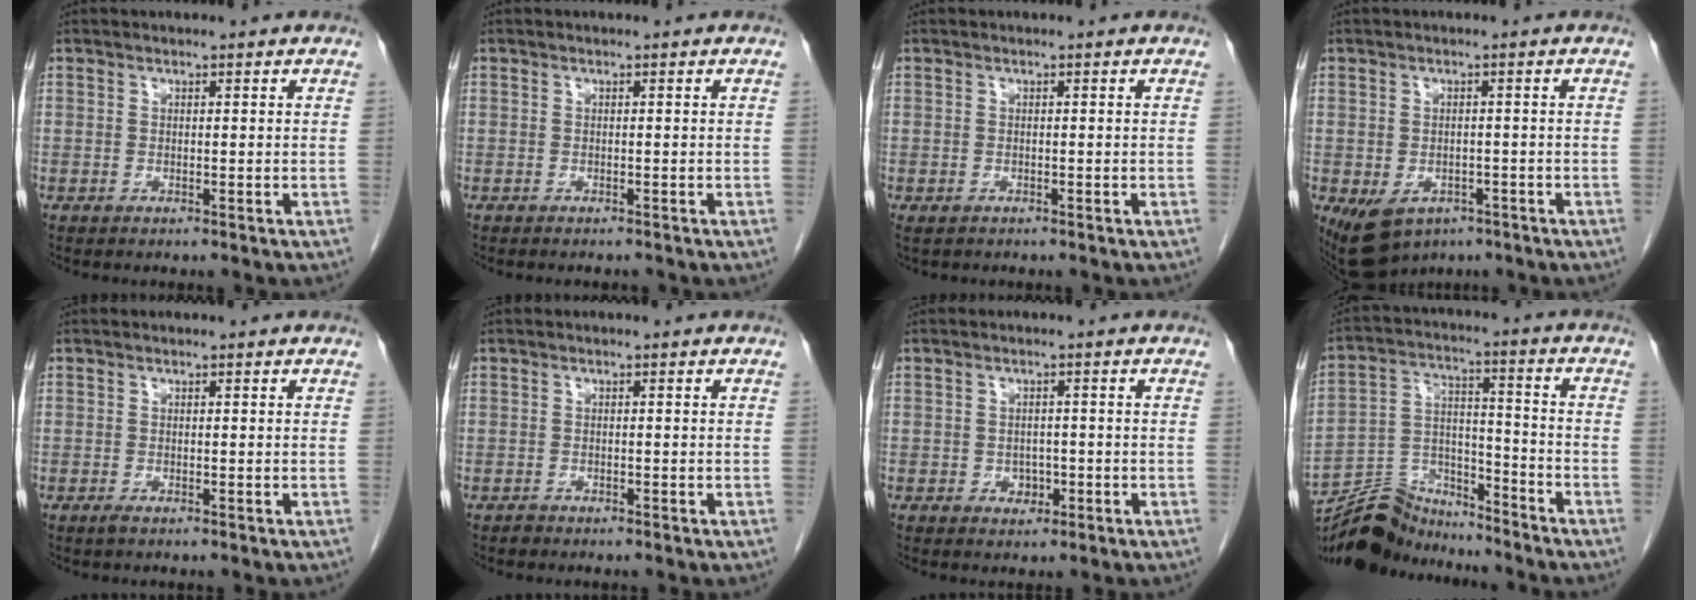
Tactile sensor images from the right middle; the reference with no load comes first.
{"total": 1.6, "force": [-1.5, 0.4, 0.3], "torque": [-0.006, -0.003, -0.018]}
{"total": 0.9, "force": [-0.5, 0.6, 0.3], "torque": [-0.009, 0.000, -0.004]}
{"total": 7.8, "force": [-4.4, 5.3, 3.8], "torque": [-0.062, 0.003, -0.058]}
{"total": 0.6, "force": [-0.4, 0.1, 0.4], "torque": [-0.010, -0.002, -0.006]}
{"total": 0.6, "force": [-0.5, 0.3, 0.0], "torque": [0.002, 0.001, -0.010]}
{"total": 2.0, "force": [-0.7, 1.6, 1.0], "torque": [-0.013, 0.004, -0.005]}
{"total": 11.8, "force": [-11.4, 2.8, 1.4], "torque": [-0.026, 0.030, -0.207]}